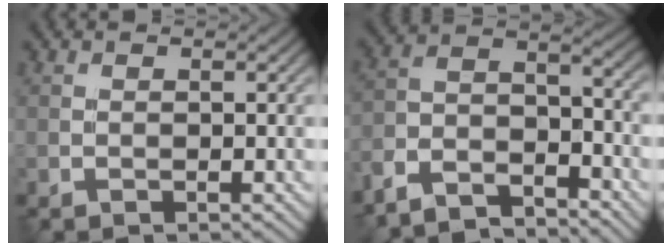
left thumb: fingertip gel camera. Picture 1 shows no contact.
{"total": 8.9, "force": [-7.8, 2.7, 3.4], "torque": [-0.071, -0.006, -0.161]}